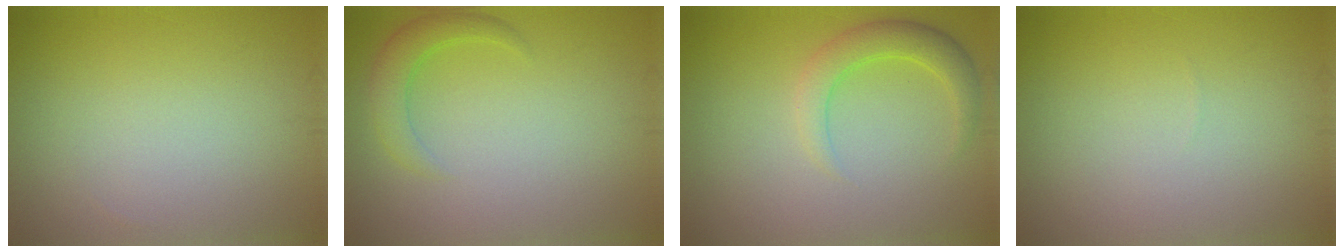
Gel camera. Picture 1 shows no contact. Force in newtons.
{"total": 2.7, "press": 2.6, "slide": 0.3}
{"total": 2.9, "press": 2.9, "slide": 0.1}
{"total": 0.0}